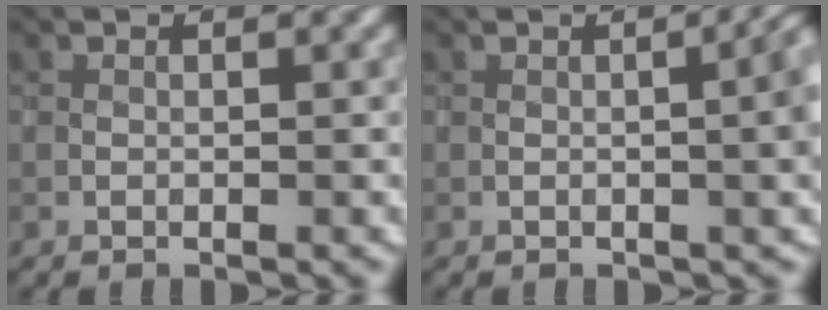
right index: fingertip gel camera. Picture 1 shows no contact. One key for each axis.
{"total": 6.1, "fx": -0.1, "fy": 2.5, "fz": 5.6, "tx": -0.044, "ty": 0.004, "tz": 0.001}